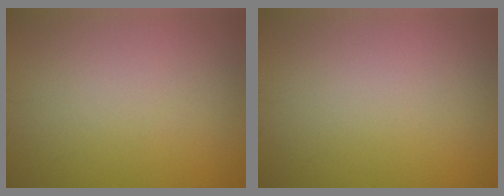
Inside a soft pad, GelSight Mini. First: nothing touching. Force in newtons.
{"total": 0.0}